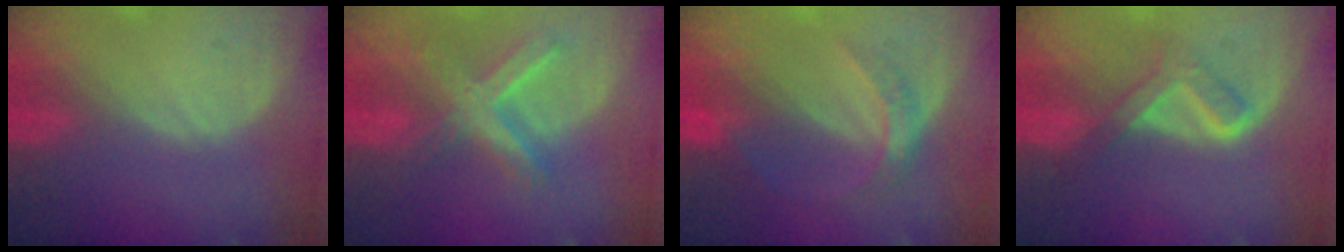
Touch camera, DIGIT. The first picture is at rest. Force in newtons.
{"total": 7.9, "press": 6.8, "slide": 4.0}
{"total": 4.8, "press": 4.4, "slide": 1.8}
{"total": 5.1, "press": 5.1, "slide": 0.8}